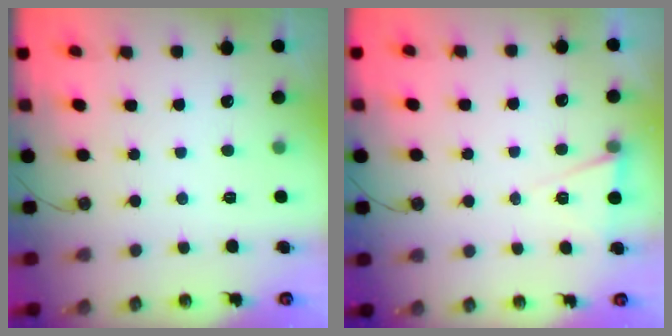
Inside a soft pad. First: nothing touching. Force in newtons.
{"total": 5.7, "press": 3.3, "slide": 4.6}